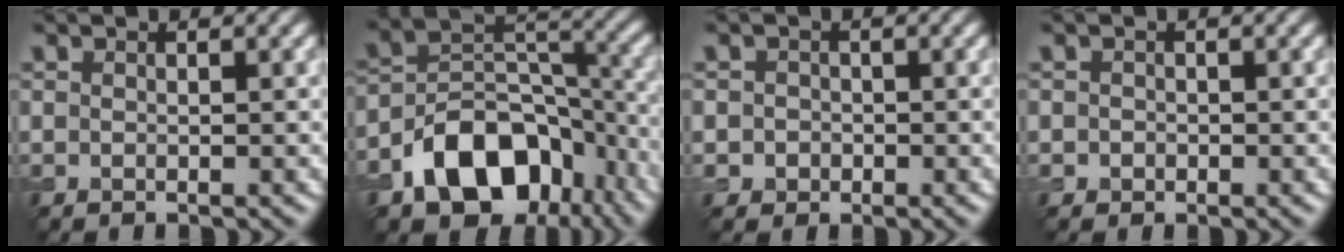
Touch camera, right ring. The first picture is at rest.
{"total": 11.2, "force": [-6.2, 7.1, 6.1], "torque": [-0.098, 0.001, -0.112]}
{"total": 1.5, "force": [-0.2, 1.4, 0.3], "torque": [0.011, -0.003, -0.007]}
{"total": 0.7, "force": [-0.1, 0.7, 0.2], "torque": [0.002, -0.004, -0.006]}